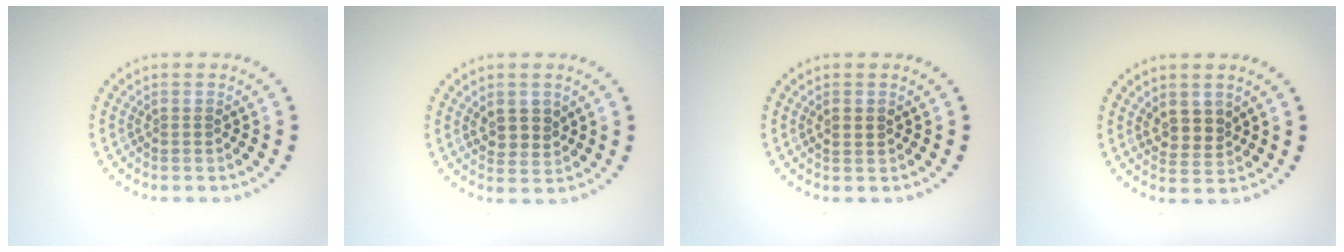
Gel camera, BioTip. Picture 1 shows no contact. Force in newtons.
{"total": 2.4, "press": 2.3, "slide": 0.8}
{"total": 1.4, "press": 1.4, "slide": 0.0}
{"total": 2.3, "press": 2.2, "slide": 0.9}